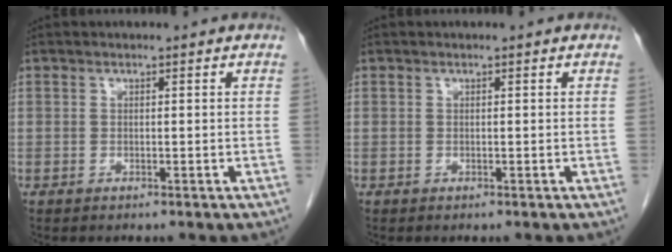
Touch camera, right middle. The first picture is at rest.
{"total": 0.0}